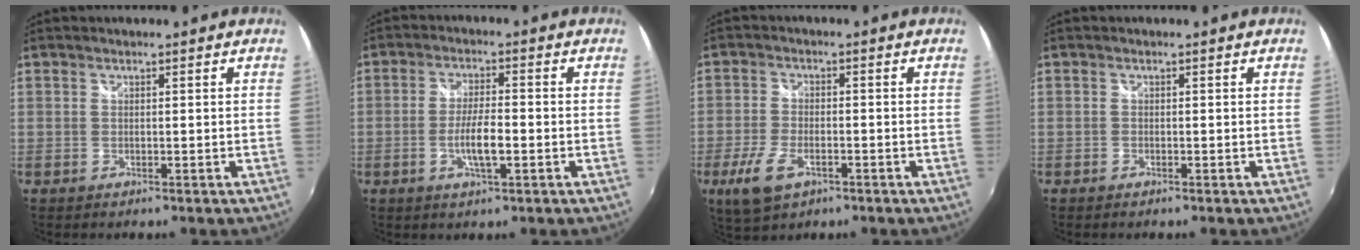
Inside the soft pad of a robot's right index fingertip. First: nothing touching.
{"total": 5.9, "force": [-1.9, 1.2, 5.4], "torque": [-0.107, -0.003, -0.032]}
{"total": 8.2, "force": [-4.0, 4.1, 5.8], "torque": [-0.140, -0.014, -0.072]}
{"total": 0.5, "force": [-0.5, 0.3, 0.1], "torque": [-0.005, -0.003, -0.012]}